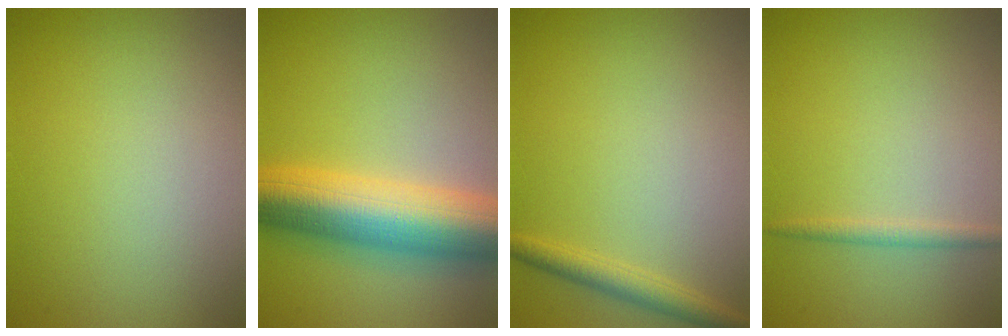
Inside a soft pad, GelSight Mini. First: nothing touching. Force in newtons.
{"total": 10.0, "press": 10.0, "slide": 0.2}
{"total": 2.0, "press": 2.0, "slide": 0.1}
{"total": 1.1, "press": 1.1, "slide": 0.1}